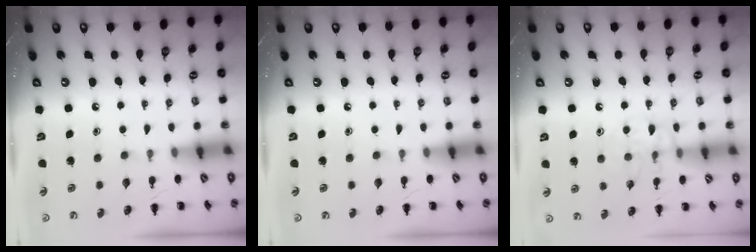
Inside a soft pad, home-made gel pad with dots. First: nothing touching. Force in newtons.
{"total": 0.0}
{"total": 9.6, "press": 9.6, "slide": 0.7}